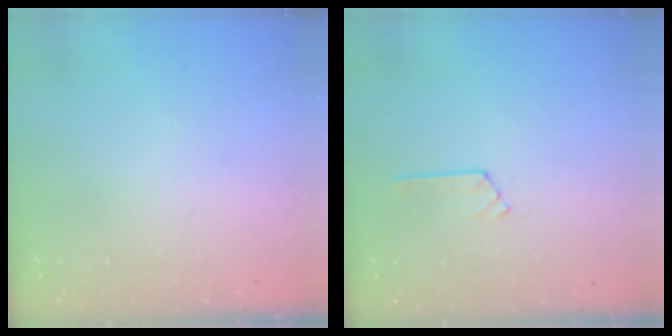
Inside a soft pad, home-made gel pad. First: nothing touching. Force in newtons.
{"total": 4.3, "press": 4.3, "slide": 0.5}